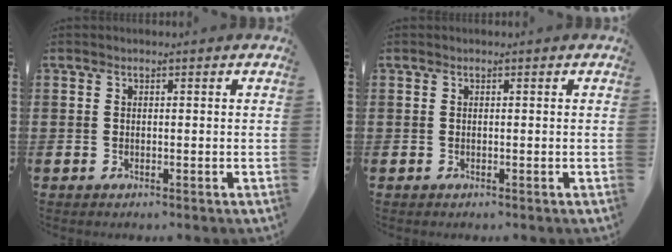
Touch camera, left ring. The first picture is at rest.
{"total": 0.0}